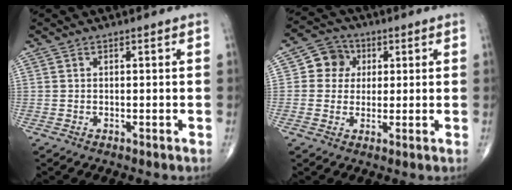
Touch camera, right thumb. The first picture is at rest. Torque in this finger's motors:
{"motor_torque": [0.01, 0.01, 0.01, -0.02, 0.02]}